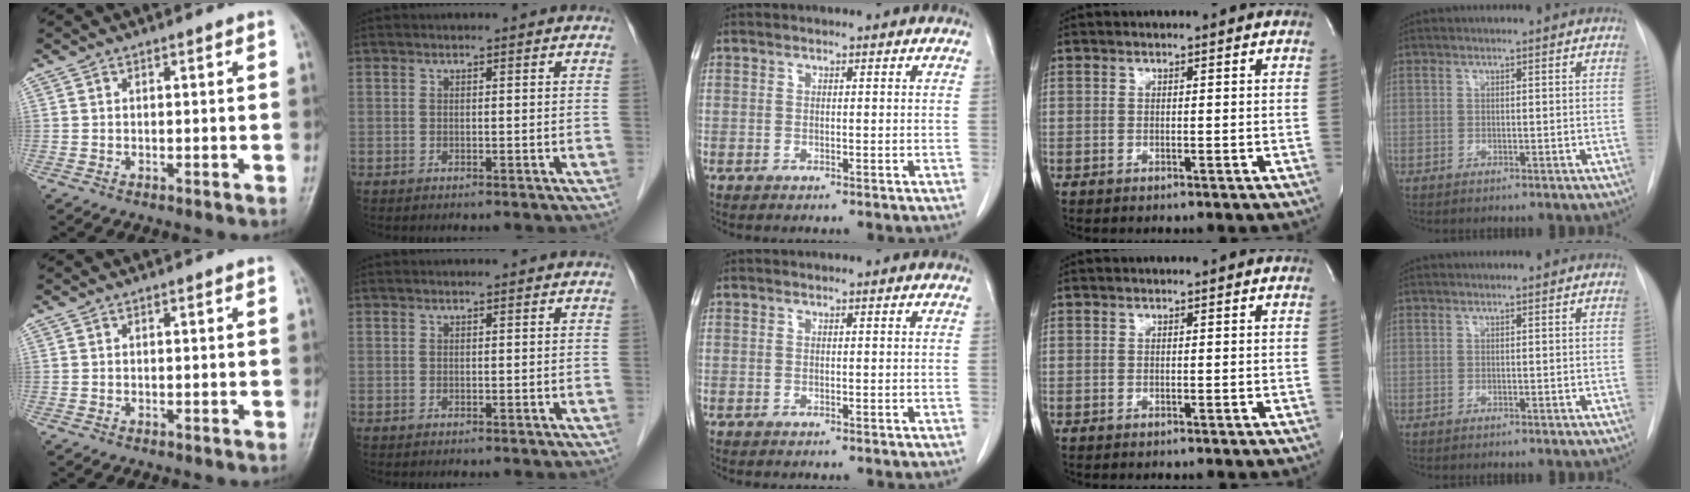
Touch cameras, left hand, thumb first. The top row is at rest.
{}